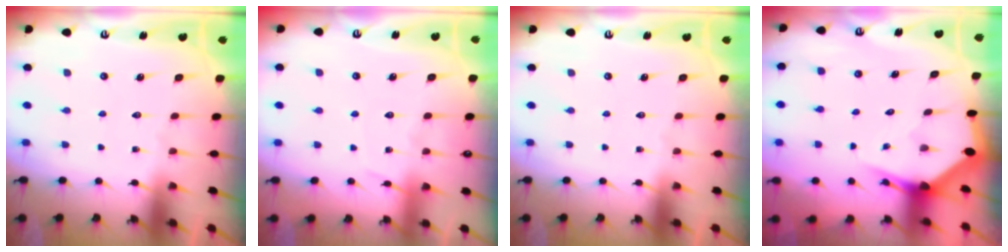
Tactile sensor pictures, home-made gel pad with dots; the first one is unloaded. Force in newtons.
{"total": 5.5, "press": 5.5, "slide": 0.6}
{"total": 0.0}
{"total": 3.3, "press": 3.2, "slide": 0.5}